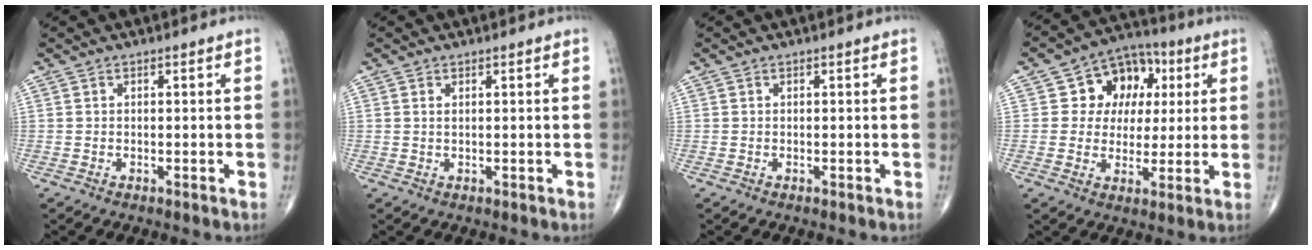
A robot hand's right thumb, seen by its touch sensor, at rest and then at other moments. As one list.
[{"total": 0.6, "force": [0.3, 0.2, 0.5], "torque": [-0.013, 0.002, 0.007]}, {"total": 0.0}, {"total": 11.6, "force": [3.1, 9.4, 6.0], "torque": [-0.033, 0.005, 0.042]}]